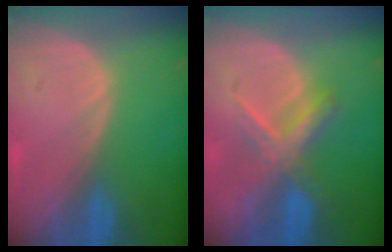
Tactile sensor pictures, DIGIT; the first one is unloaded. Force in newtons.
{"total": 5.8, "press": 5.8, "slide": 0.5}